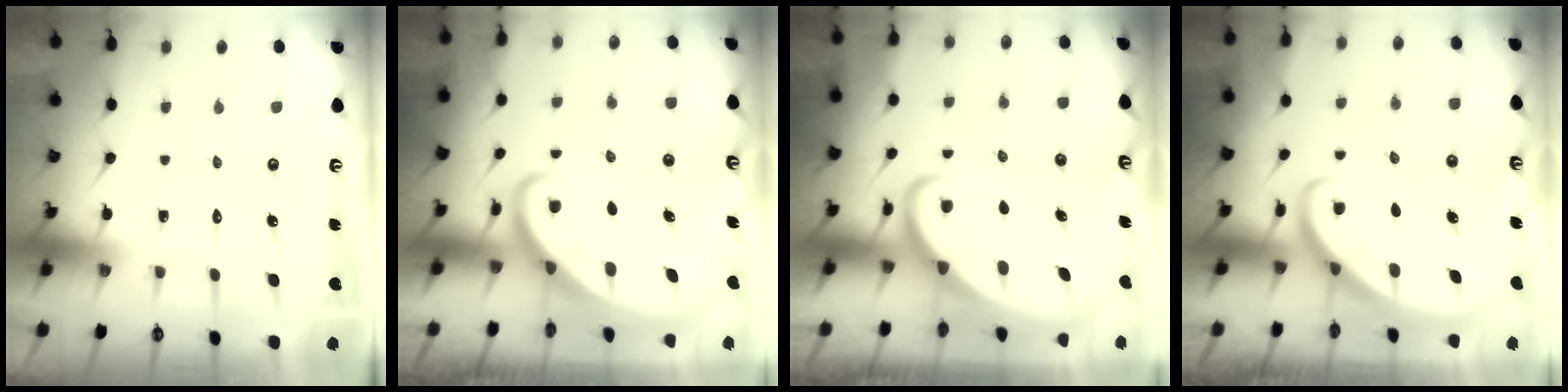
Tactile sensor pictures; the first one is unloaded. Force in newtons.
{"total": 3.2, "press": 3.2, "slide": 0.4}
{"total": 3.4, "press": 3.4, "slide": 0.3}
{"total": 2.8, "press": 2.8, "slide": 0.2}